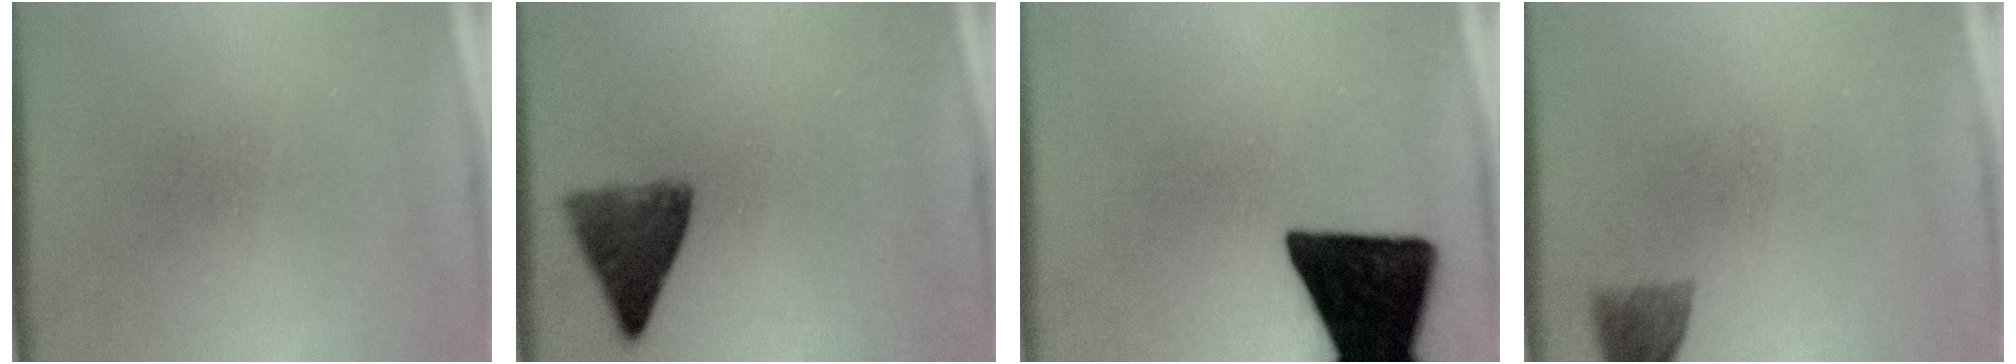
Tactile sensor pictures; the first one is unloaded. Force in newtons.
{"total": 6.0}
{"total": 18.7}
{"total": 3.1}